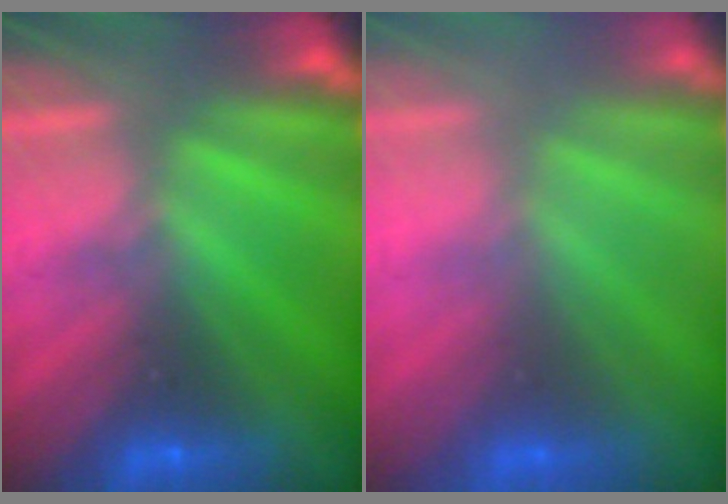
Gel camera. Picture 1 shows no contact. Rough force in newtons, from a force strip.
{"total": 2.9}